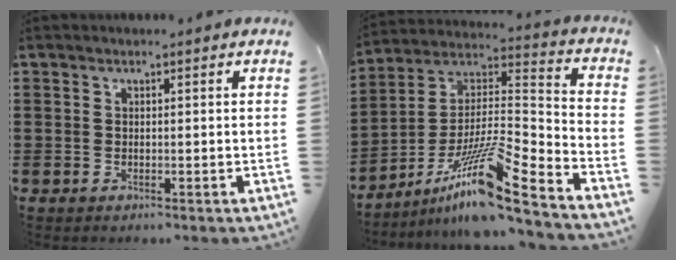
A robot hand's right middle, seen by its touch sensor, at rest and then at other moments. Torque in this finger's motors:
{"motor_torque": [2.14, 0.00, 1.05, 0.21]}